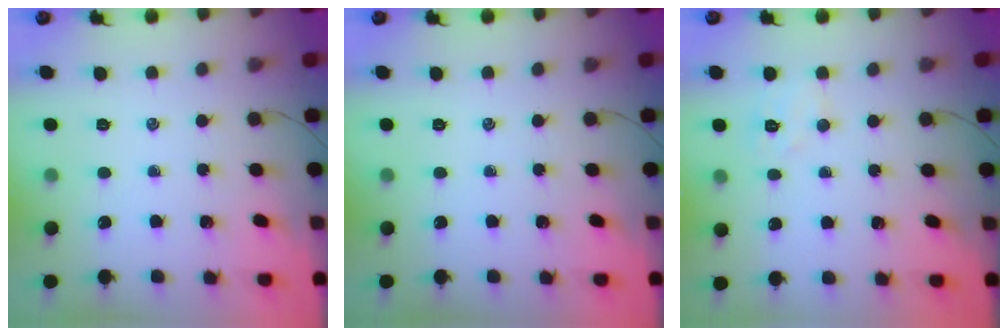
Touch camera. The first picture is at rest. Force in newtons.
{"total": 0.0}
{"total": 5.4, "press": 5.3, "slide": 1.1}